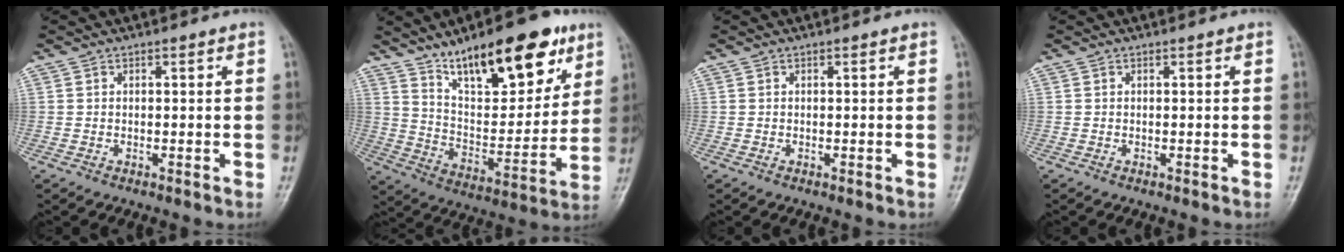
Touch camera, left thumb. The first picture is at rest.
{"total": 21.4, "force": [13.4, 8.1, 14.6], "torque": [-0.180, -0.059, 0.225]}
{"total": 0.0}
{"total": 0.0}